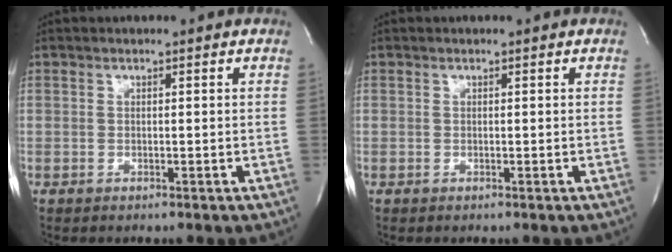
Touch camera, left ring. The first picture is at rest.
{"total": 0.0}